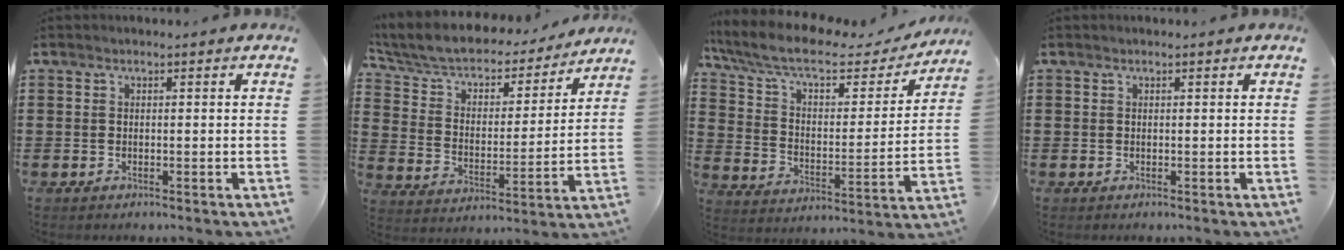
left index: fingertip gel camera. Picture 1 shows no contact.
{"total": 5.5, "force": [4.8, 2.1, 1.9], "torque": [-0.062, -0.038, 0.076]}
{"total": 9.5, "force": [7.2, 2.7, 5.5], "torque": [-0.133, -0.035, 0.122]}
{"total": 0.0}